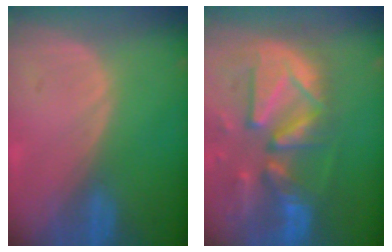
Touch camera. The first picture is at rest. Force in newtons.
{"total": 13.3, "press": 11.4, "slide": 6.7}